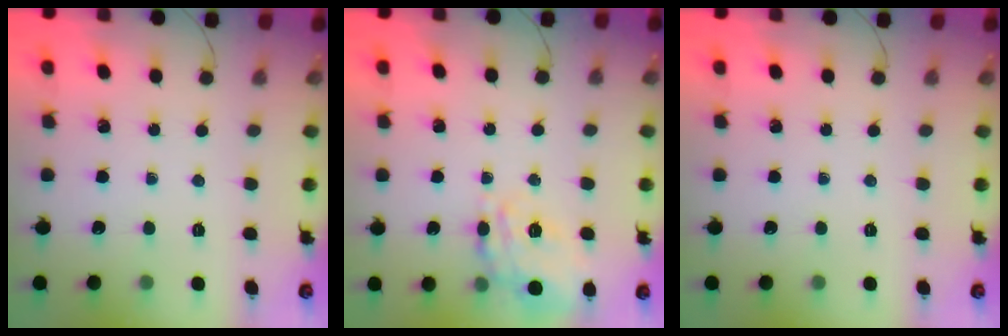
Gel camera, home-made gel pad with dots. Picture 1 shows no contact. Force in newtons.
{"total": 18.9, "press": 18.8, "slide": 2.2}
{"total": 0.0}